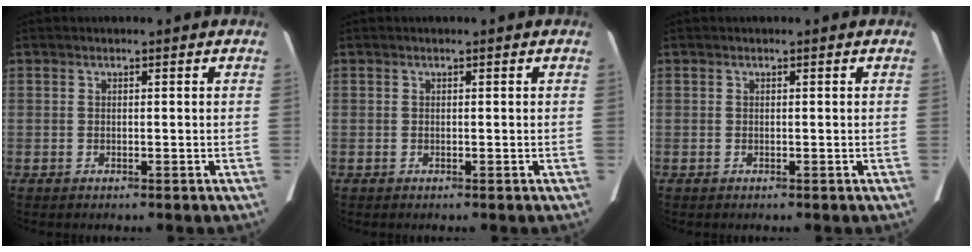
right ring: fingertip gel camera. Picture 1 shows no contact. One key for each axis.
{"total": 0.0}
{"total": 0.0}